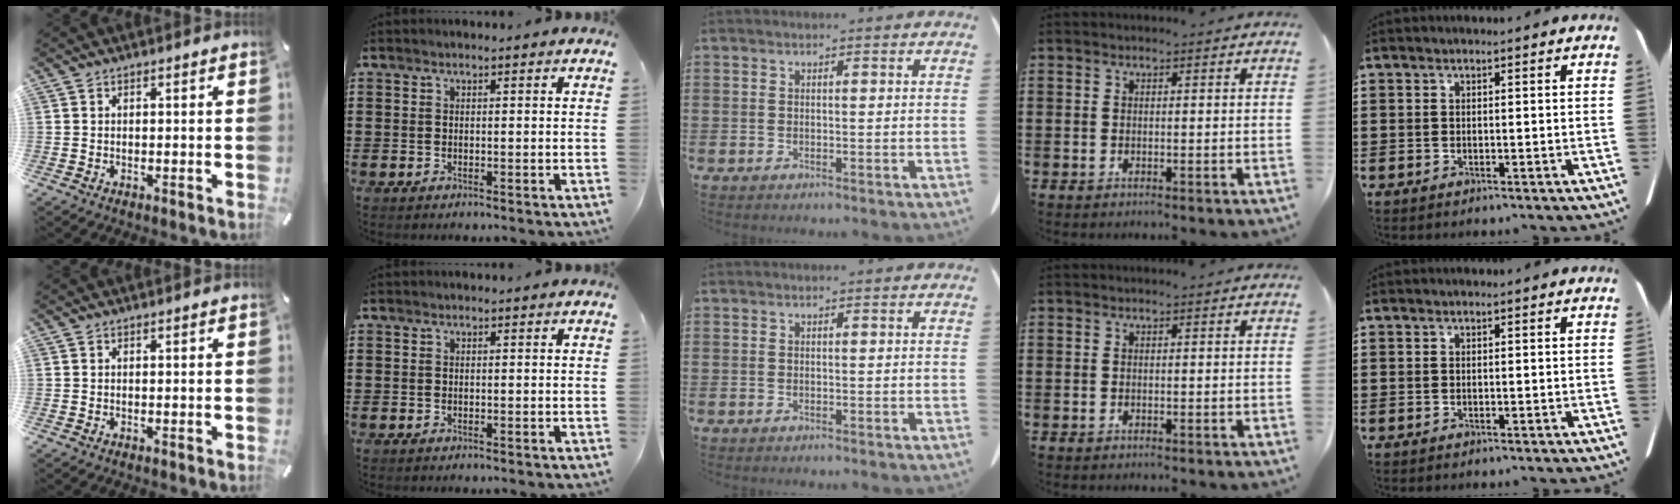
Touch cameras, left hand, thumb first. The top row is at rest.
{}